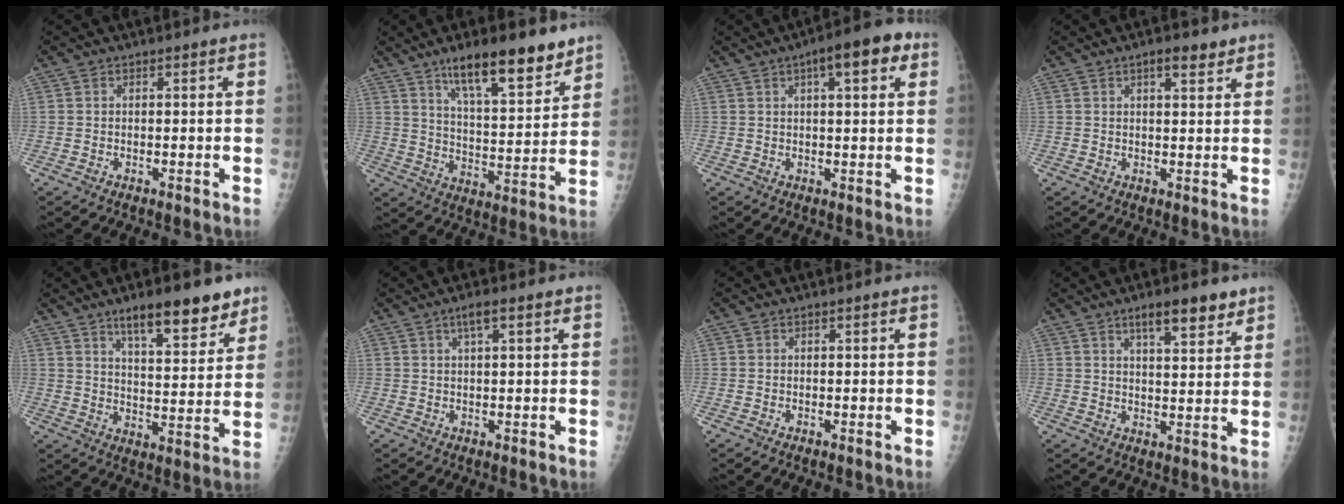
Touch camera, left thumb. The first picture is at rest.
{"total": 15.8, "force": [11.0, 4.3, 10.6], "torque": [-0.136, -0.065, 0.183]}
{"total": 8.9, "force": [3.9, 2.9, 7.5], "torque": [-0.089, 0.010, 0.046]}
{"total": 3.8, "force": [2.5, 1.3, 2.5], "torque": [-0.028, -0.012, 0.035]}
{"total": 13.6, "force": [9.4, 4.3, 9.0], "torque": [-0.096, -0.053, 0.144]}
{"total": 3.0, "force": [1.4, 0.6, 2.5], "torque": [-0.046, 0.002, 0.026]}
{"total": 0.0}
{"total": 6.4, "force": [4.2, 2.0, 4.3], "torque": [-0.047, -0.023, 0.060]}